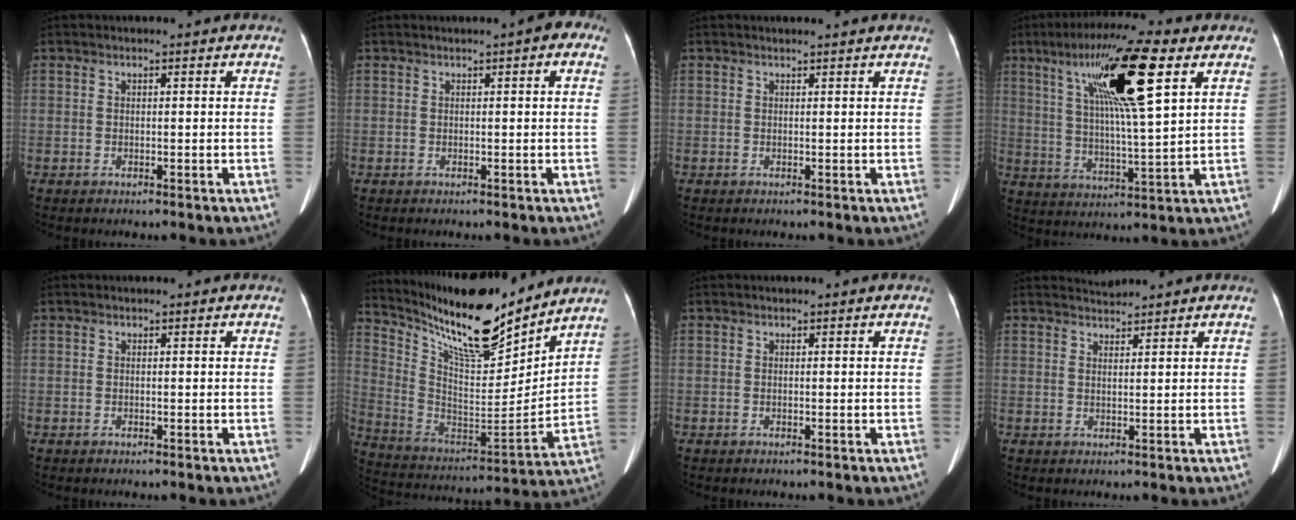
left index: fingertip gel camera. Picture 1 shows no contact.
{"total": 2.7, "force": [1.1, 0.6, 2.4], "torque": [-0.026, 0.011, 0.009]}
{"total": 1.8, "force": [1.7, 0.0, 0.5], "torque": [-0.009, 0.014, 0.021]}
{"total": 16.4, "force": [7.0, 0.9, 14.8], "torque": [-0.266, 0.018, 0.120]}
{"total": 0.0}
{"total": 19.4, "force": [16.6, 2.8, 9.6], "torque": [-0.185, -0.018, 0.293]}
{"total": 0.0}
{"total": 2.0, "force": [1.9, -0.4, -0.3], "torque": [0.003, 0.004, 0.041]}